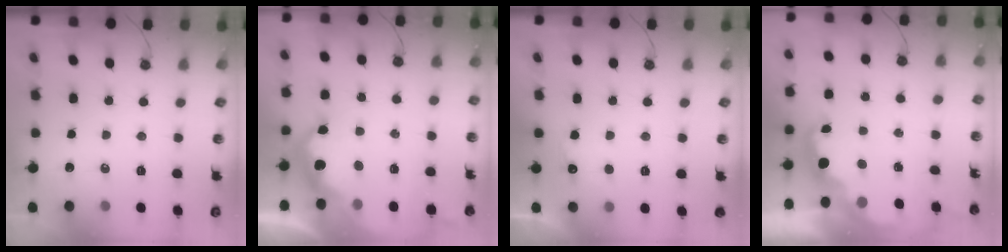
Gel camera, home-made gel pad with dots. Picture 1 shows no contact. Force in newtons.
{"total": 12.2, "press": 12.2, "slide": 0.8}
{"total": 6.9, "press": 6.8, "slide": 1.4}
{"total": 2.6, "press": 2.6, "slide": 0.7}